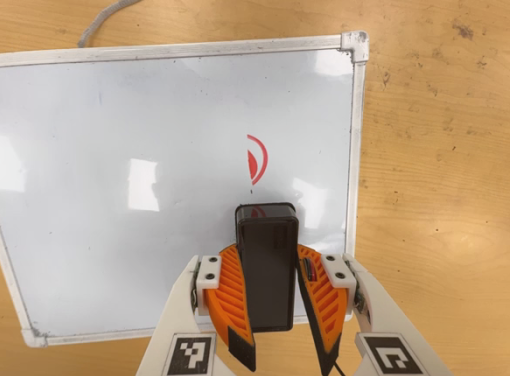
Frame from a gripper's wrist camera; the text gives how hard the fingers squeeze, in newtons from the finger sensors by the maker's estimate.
{"total": 10.3, "left": 9.6, "right": 11.0}